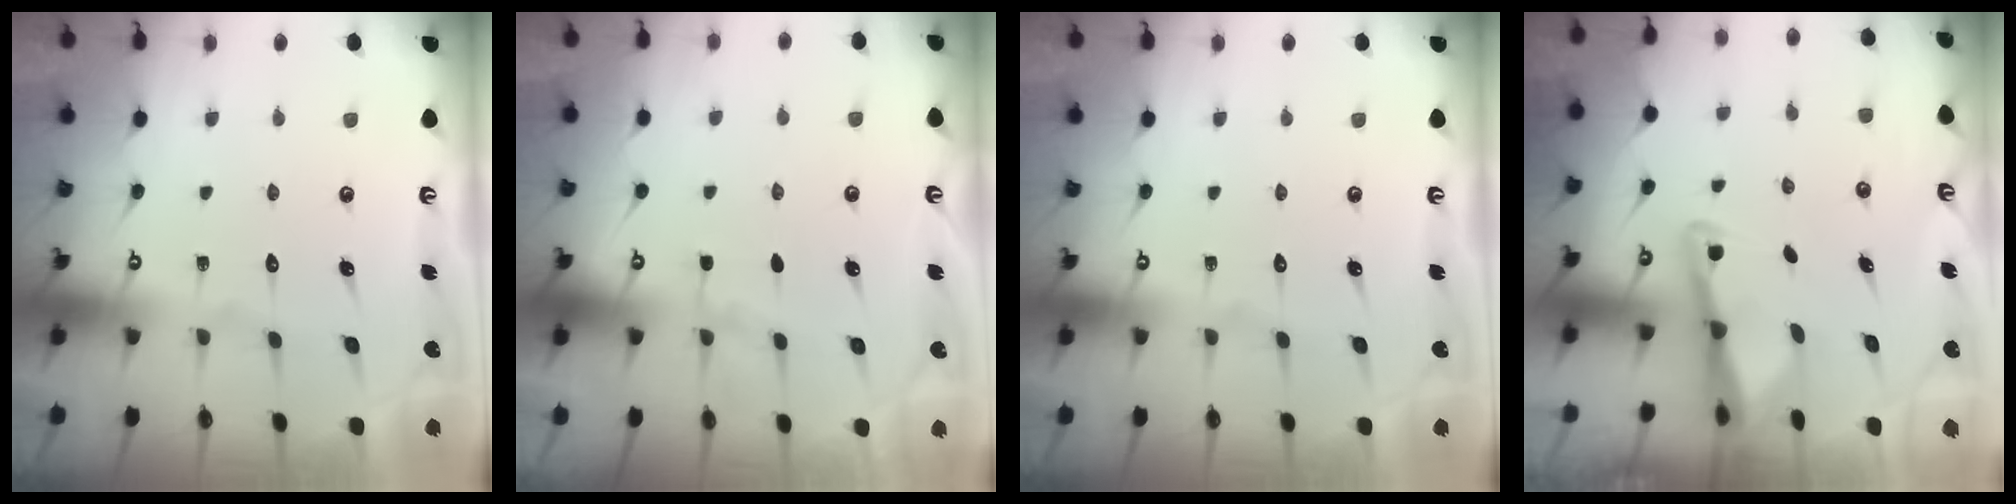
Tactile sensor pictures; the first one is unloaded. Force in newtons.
{"total": 3.4, "press": 3.4, "slide": 0.5}
{"total": 0.0}
{"total": 2.9, "press": 2.9, "slide": 0.3}